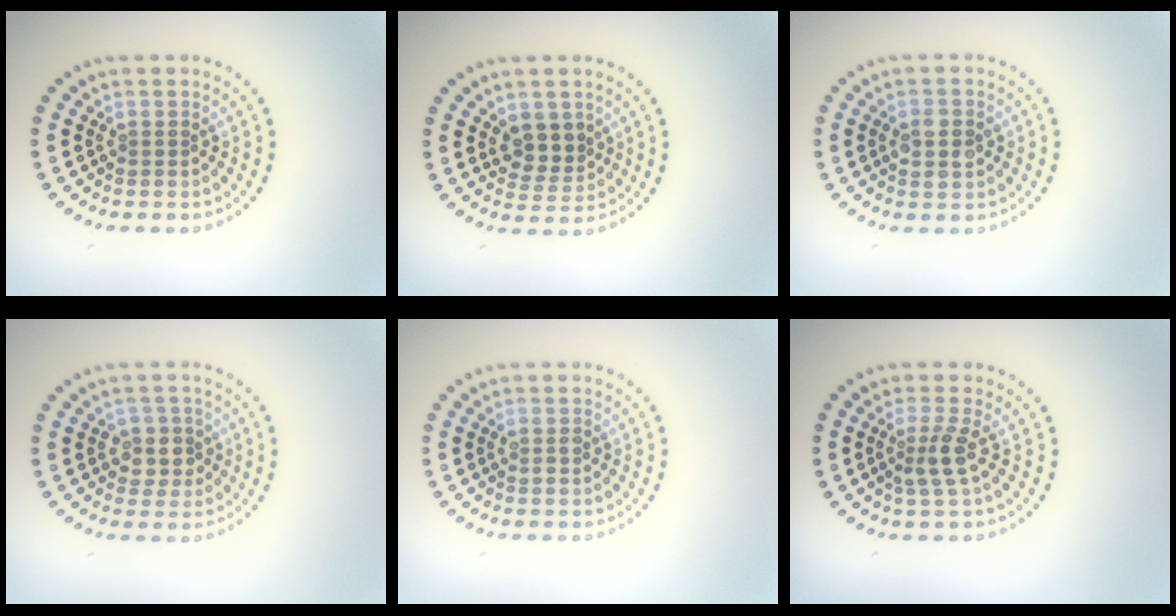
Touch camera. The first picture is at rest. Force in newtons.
{"total": 2.8, "press": 2.5, "slide": 1.3}
{"total": 2.8, "press": 2.8, "slide": 0.2}
{"total": 2.6, "press": 2.3, "slide": 1.1}
{"total": 0.8, "press": 0.7, "slide": 0.3}
{"total": 2.4, "press": 1.8, "slide": 1.6}